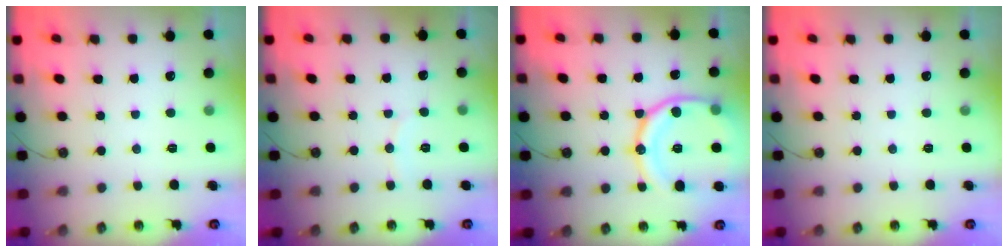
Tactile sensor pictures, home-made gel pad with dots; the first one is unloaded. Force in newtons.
{"total": 3.8, "press": 3.8, "slide": 0.4}
{"total": 18.5, "press": 18.4, "slide": 1.9}
{"total": 0.0}